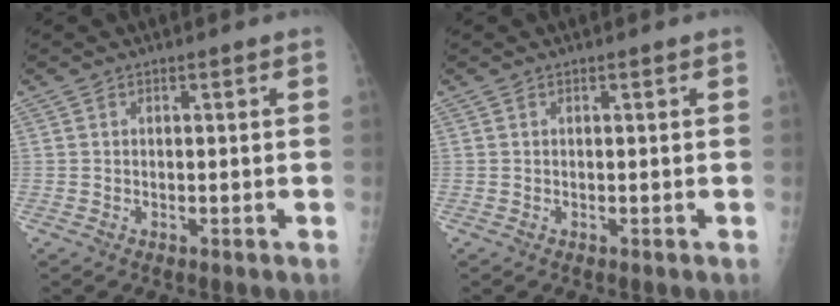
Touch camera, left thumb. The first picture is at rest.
{"total": 0.0}